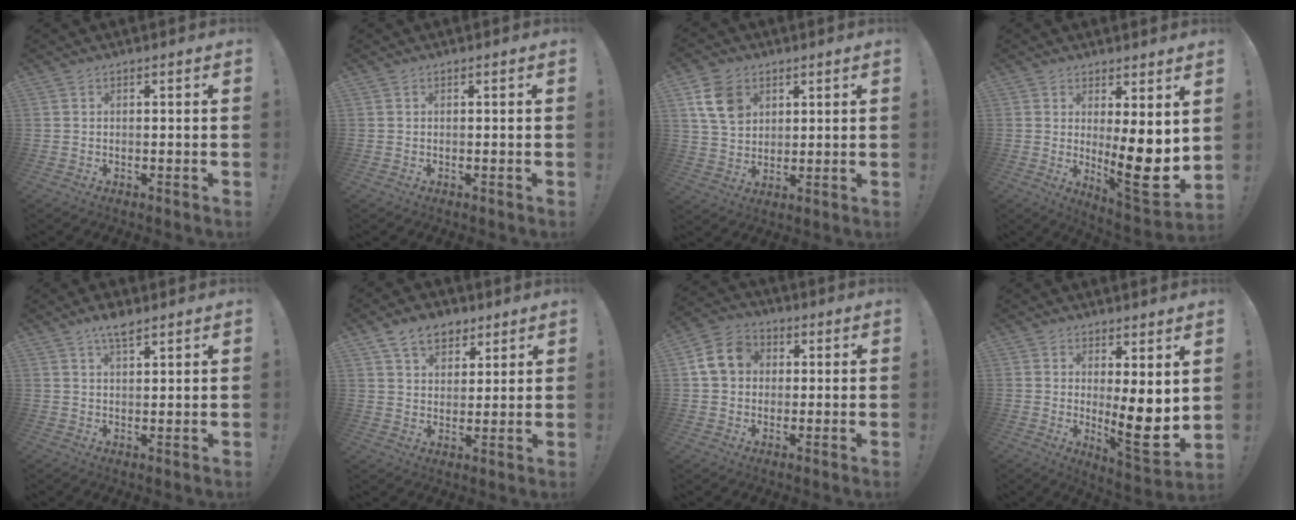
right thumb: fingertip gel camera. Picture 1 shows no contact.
{"total": 0.0}
{"total": 10.7, "force": [4.6, 7.9, 5.5], "torque": [-0.086, -0.007, 0.093]}
{"total": 12.6, "force": [0.4, 2.7, 12.3], "torque": [-0.162, -0.045, 0.016]}
{"total": 5.0, "force": [3.7, 1.2, 3.2], "torque": [-0.047, -0.023, 0.060]}
{"total": 9.9, "force": [6.2, 6.4, 4.3], "torque": [-0.067, -0.025, 0.120]}
{"total": 10.5, "force": [2.2, 8.9, 5.0], "torque": [-0.075, 0.012, 0.049]}
{"total": 10.4, "force": [0.9, 2.1, 10.1], "torque": [-0.122, -0.045, 0.020]}